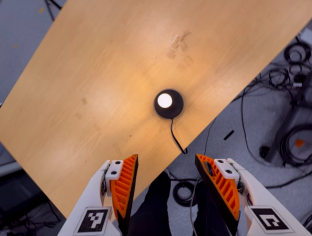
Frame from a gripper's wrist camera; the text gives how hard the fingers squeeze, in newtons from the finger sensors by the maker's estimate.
{"total": 0.0}